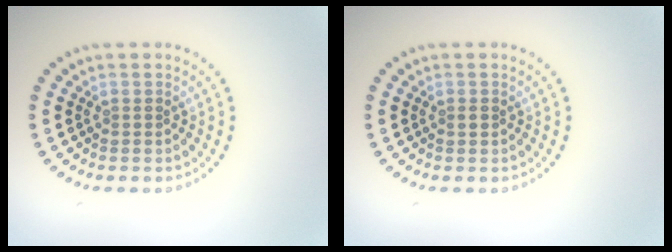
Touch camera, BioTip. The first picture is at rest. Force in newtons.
{"total": 0.5, "press": 0.5, "slide": 0.1}